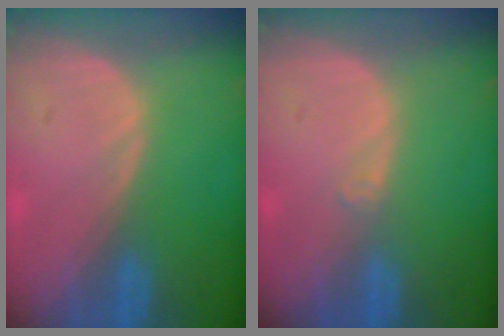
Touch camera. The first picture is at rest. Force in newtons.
{"total": 0.9, "press": 0.7, "slide": 0.6}